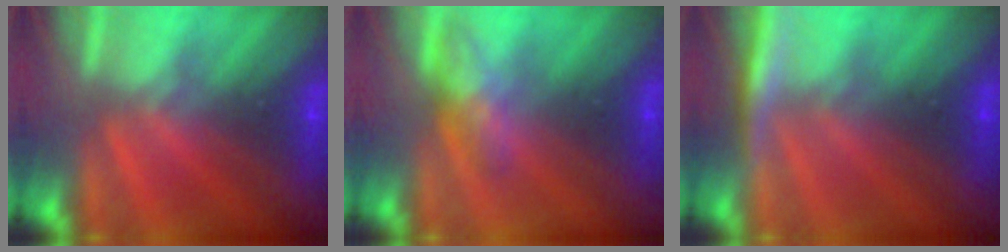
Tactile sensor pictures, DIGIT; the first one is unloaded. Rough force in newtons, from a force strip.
{"total": 2.7}
{"total": 4.9}